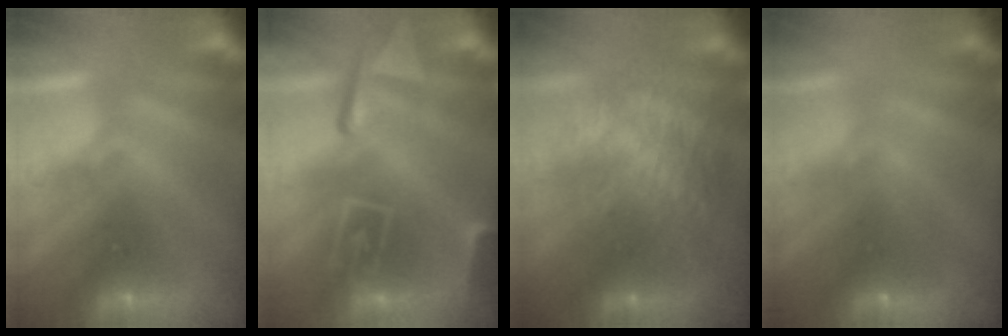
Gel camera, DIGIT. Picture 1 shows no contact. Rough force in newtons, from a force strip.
{"total": 8.8}
{"total": 5.9}
{"total": 2.1}